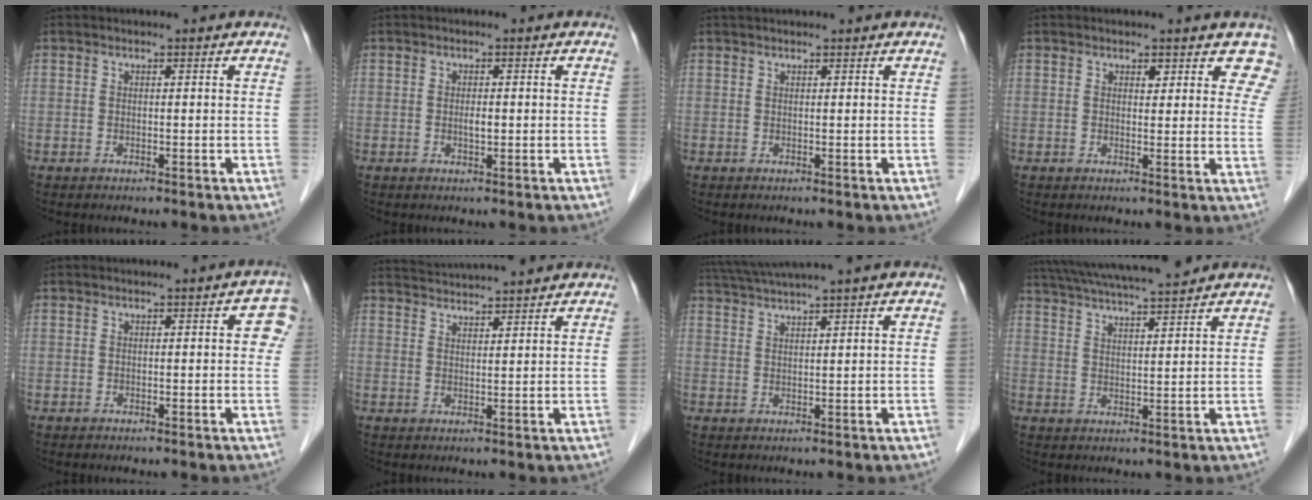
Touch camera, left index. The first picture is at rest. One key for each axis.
{"total": 1.2, "fx": -0.3, "fy": 0.4, "fz": 1.1, "tx": -0.020, "ty": -0.004, "tz": -0.004}
{"total": 2.0, "fx": 1.9, "fy": 0.2, "fz": 0.7, "tx": -0.006, "ty": 0.025, "tz": 0.034}
{"total": 4.7, "fx": 3.8, "fy": 2.4, "fz": 1.5, "tx": 0.012, "ty": -0.016, "tz": 0.025}
{"total": 3.3, "fx": 0.9, "fy": 1.5, "fz": 2.8, "tx": -0.014, "ty": 0.007, "tz": 0.004}
{"total": 9.3, "fx": 8.8, "fy": 0.2, "fz": 2.8, "tx": -0.055, "ty": 0.030, "tz": 0.135}
{"total": 7.1, "fx": 6.1, "fy": -1.4, "fz": 3.4, "tx": -0.061, "ty": 0.025, "tz": 0.104}
{"total": 13.5, "fx": 12.0, "fy": 0.4, "fz": 6.1, "tx": -0.116, "ty": 0.026, "tz": 0.189}